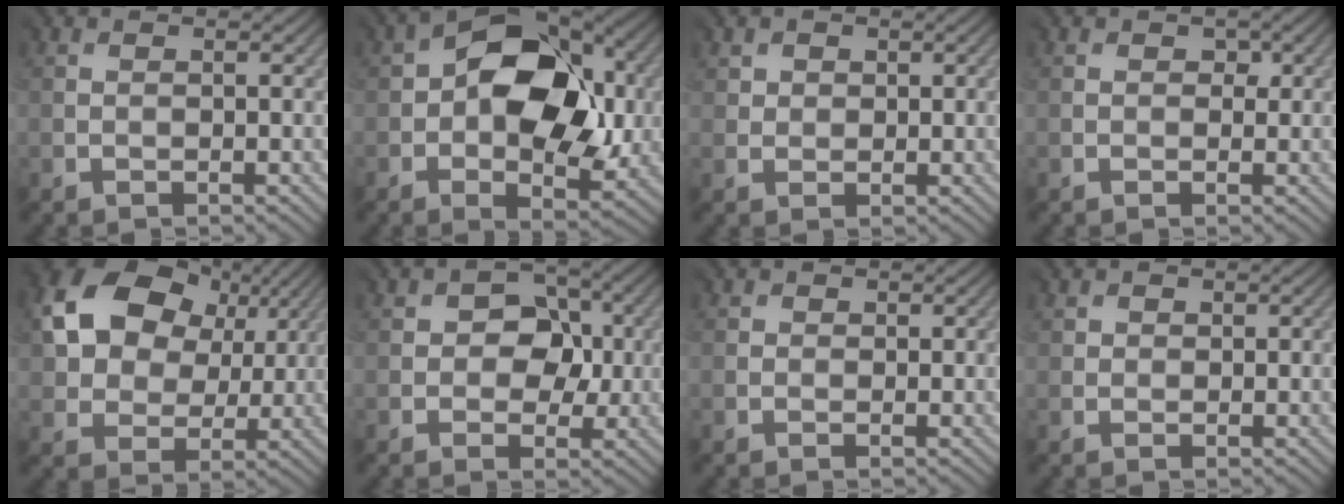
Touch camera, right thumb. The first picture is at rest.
{"total": 14.6, "force": [1.8, 9.4, 11.1], "torque": [-0.173, 0.001, 0.031]}
{"total": 1.8, "force": [1.3, 1.2, -0.3], "torque": [-0.002, 0.001, 0.018]}
{"total": 0.9, "force": [0.5, 0.6, 0.3], "torque": [-0.001, 0.001, 0.009]}
{"total": 13.5, "force": [5.7, 9.6, 7.5], "torque": [-0.169, 0.024, 0.104]}
{"total": 4.5, "force": [0.4, 3.5, 2.8], "torque": [-0.033, 0.005, -0.005]}
{"total": 0.7, "force": [0.2, 0.2, -0.7], "torque": [0.011, -0.001, -0.001]}
{"total": 1.1, "force": [0.9, 0.6, -0.4], "torque": [0.003, 0.001, 0.011]}